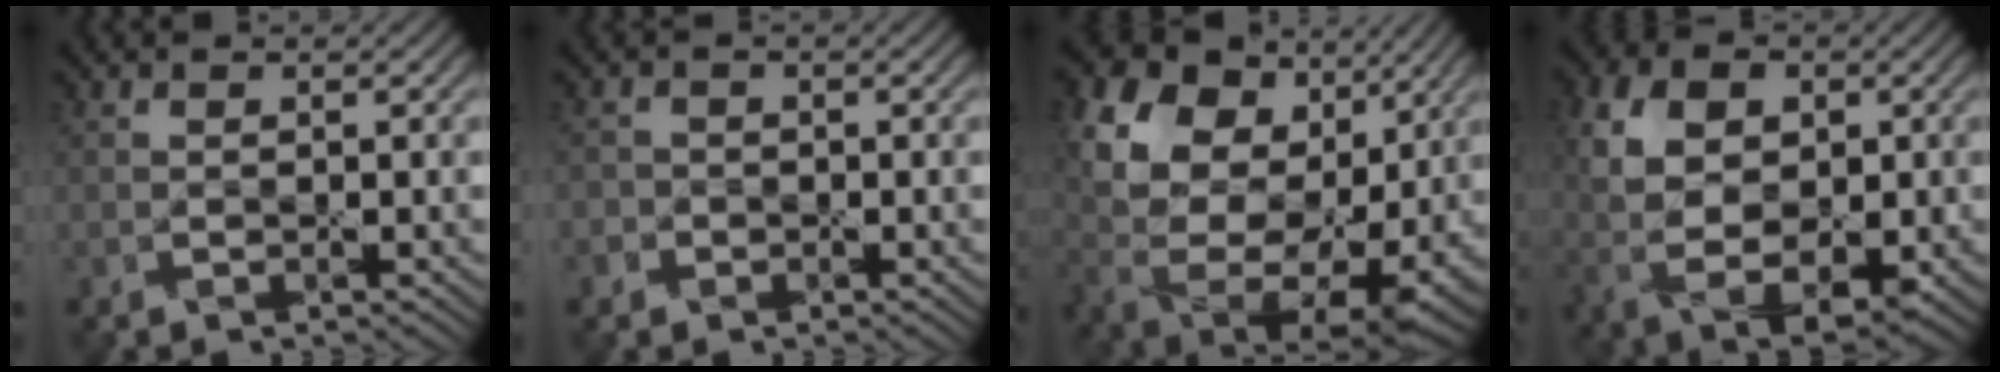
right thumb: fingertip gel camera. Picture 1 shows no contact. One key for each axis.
{"total": 1.7, "fx": -0.8, "fy": 1.5, "fz": 0.2, "tx": 0.008, "ty": 0.000, "tz": -0.017}
{"total": 18.3, "fx": 6.5, "fy": 12.6, "fz": 11.6, "tx": -0.252, "ty": 0.023, "tz": 0.134}
{"total": 10.6, "fx": 1.1, "fy": 7.3, "fz": 7.6, "tx": -0.176, "ty": -0.008, "tz": 0.020}